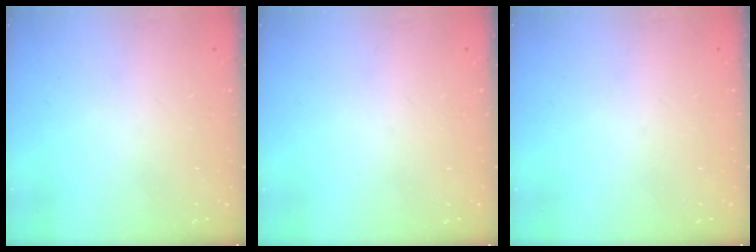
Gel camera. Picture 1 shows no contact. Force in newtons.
{"total": 0.0}
{"total": 0.0}